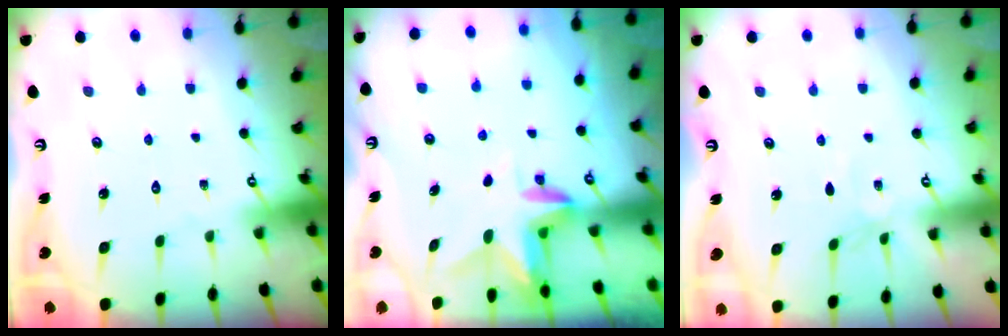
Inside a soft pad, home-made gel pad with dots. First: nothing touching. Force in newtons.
{"total": 3.1, "press": 3.1, "slide": 0.2}
{"total": 2.1, "press": 2.1, "slide": 0.5}